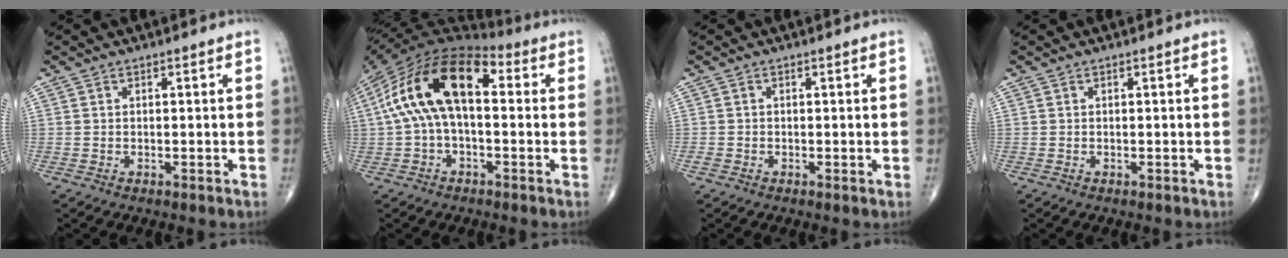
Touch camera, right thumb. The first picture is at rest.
{"total": 17.4, "force": [2.2, 9.0, 14.7], "torque": [-0.273, 0.049, 0.026]}
{"total": 1.1, "force": [-0.4, 0.6, 0.8], "torque": [-0.015, -0.003, -0.011]}
{"total": 0.0}